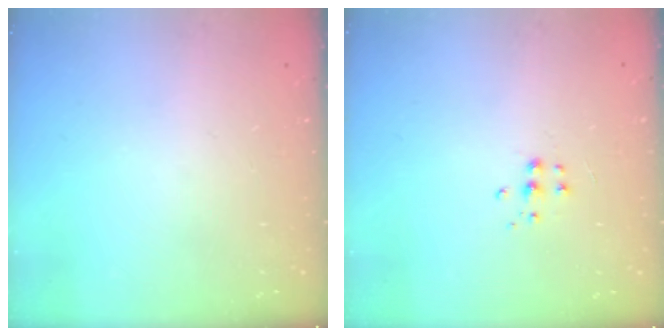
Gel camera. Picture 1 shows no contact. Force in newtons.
{"total": 4.7, "press": 4.6, "slide": 0.3}